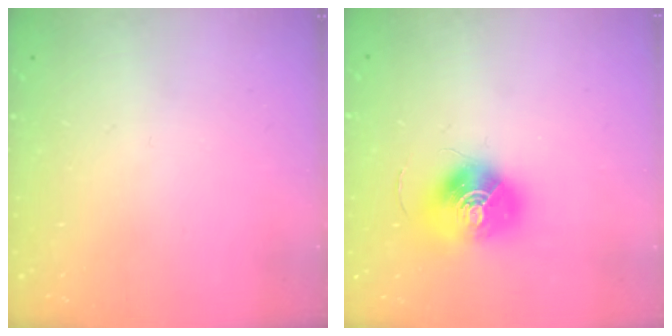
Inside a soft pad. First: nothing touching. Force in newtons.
{"total": 13.5, "press": 13.5, "slide": 0.6}